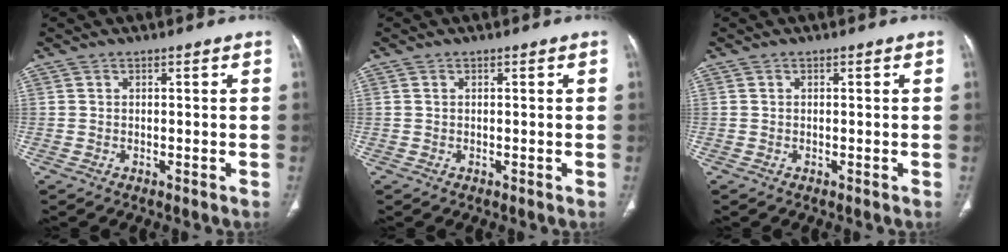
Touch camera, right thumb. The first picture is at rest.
{"total": 0.0}
{"total": 0.0}